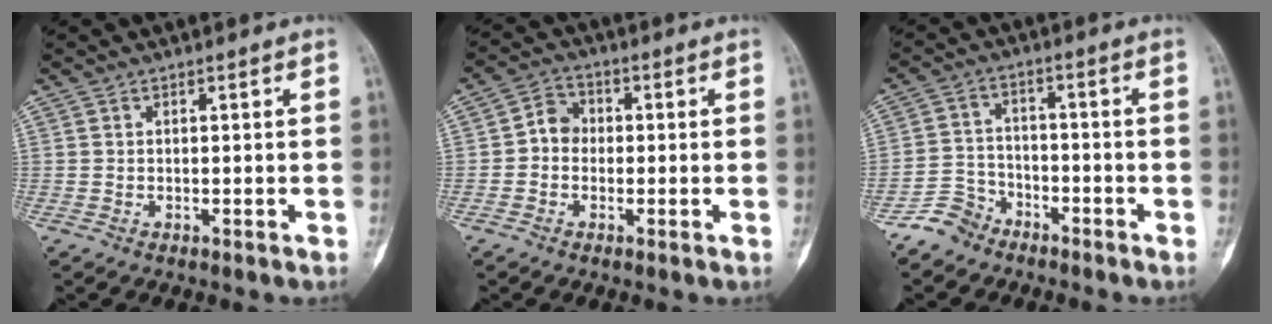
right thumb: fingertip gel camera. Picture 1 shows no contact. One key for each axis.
{"total": 4.5, "fx": -0.5, "fy": 3.9, "fz": 2.2, "tx": -0.017, "ty": 0.016, "tz": -0.021}
{"total": 5.6, "fx": -4.6, "fy": 3.2, "fz": 0.3, "tx": 0.012, "ty": 0.034, "tz": -0.098}